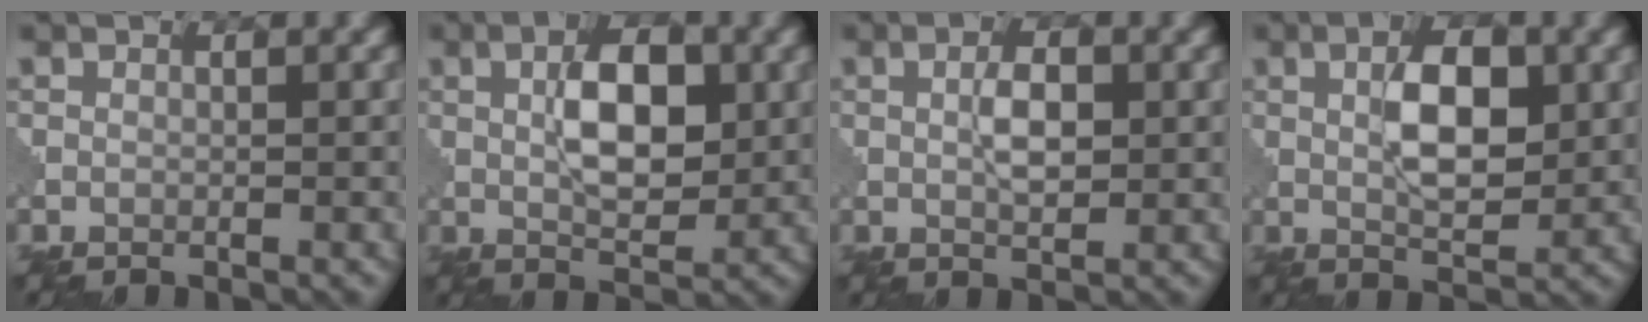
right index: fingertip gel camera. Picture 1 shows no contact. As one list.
[{"total": 6.1, "force": [1.2, 2.9, 5.2], "torque": [-0.081, 0.002, 0.021]}, {"total": 2.8, "force": [0.6, 1.2, 2.4], "torque": [-0.046, 0.001, 0.011]}, {"total": 5.5, "force": [1.1, 2.4, 4.9], "torque": [-0.081, 0.002, 0.022]}]